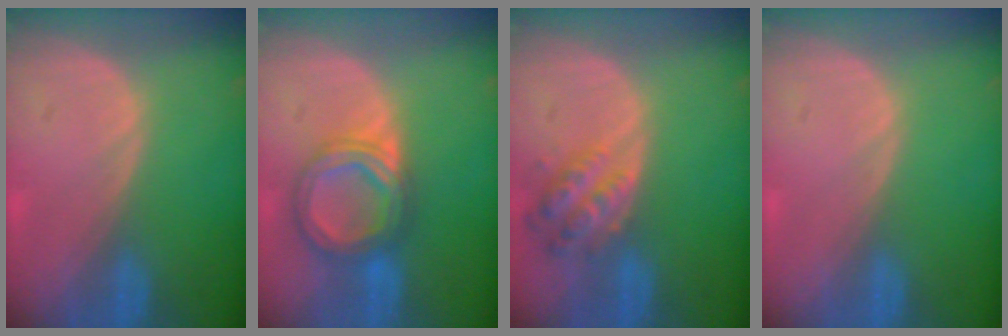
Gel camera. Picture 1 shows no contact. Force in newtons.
{"total": 7.1, "press": 7.1, "slide": 0.5}
{"total": 6.0, "press": 5.6, "slide": 2.3}
{"total": 0.0}